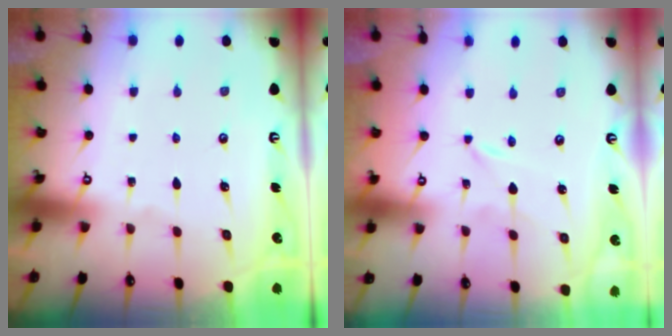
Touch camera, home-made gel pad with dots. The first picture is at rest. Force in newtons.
{"total": 0.0}